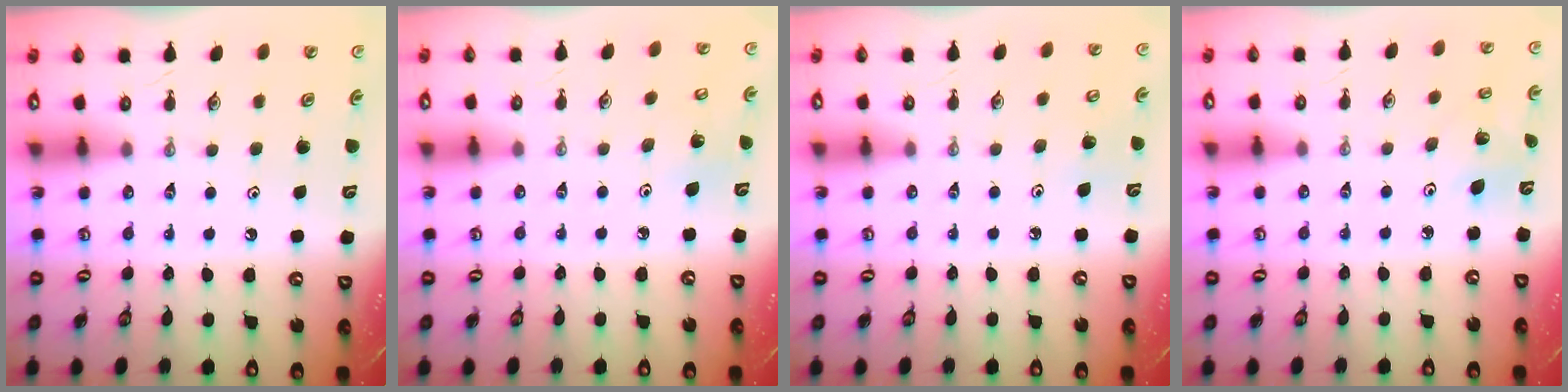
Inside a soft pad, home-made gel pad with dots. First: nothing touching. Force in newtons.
{"total": 5.3, "press": 5.3, "slide": 0.5}
{"total": 5.0, "press": 4.8, "slide": 1.2}
{"total": 3.5, "press": 3.5, "slide": 0.2}